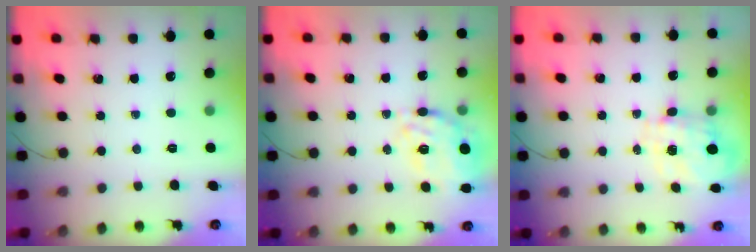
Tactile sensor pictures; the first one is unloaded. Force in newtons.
{"total": 13.5, "press": 12.8, "slide": 4.4}
{"total": 10.2, "press": 10.2, "slide": 1.0}